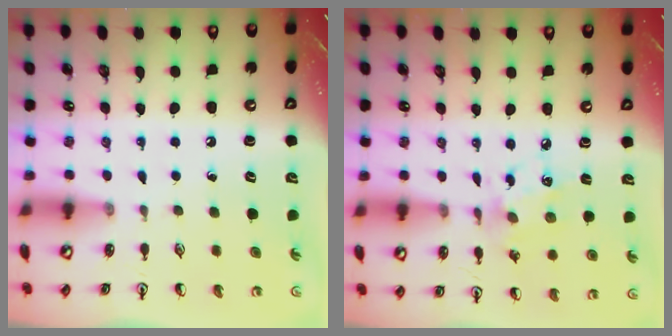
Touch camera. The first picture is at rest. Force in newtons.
{"total": 7.3, "press": 7.2, "slide": 0.5}